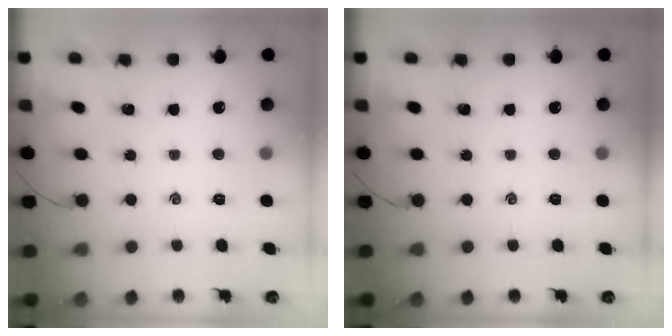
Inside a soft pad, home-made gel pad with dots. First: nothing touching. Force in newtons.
{"total": 0.0}